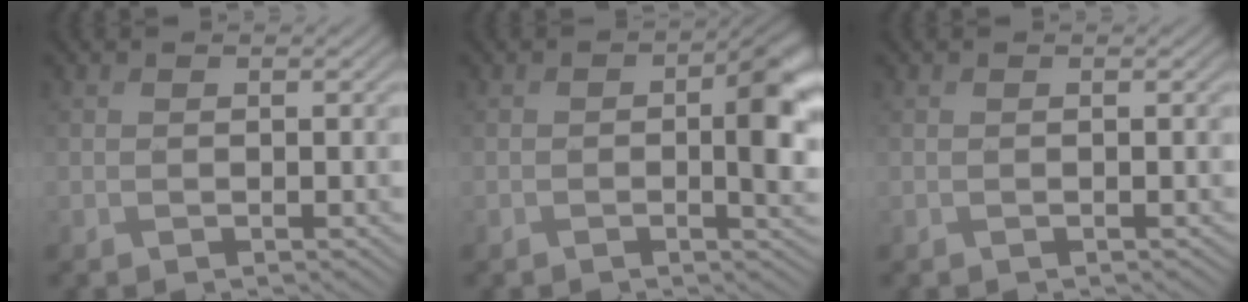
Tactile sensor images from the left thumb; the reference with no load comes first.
{"total": 5.9, "force": [0.0, 3.0, 5.1], "torque": [-0.065, -0.007, 0.000]}
{"total": 0.0}